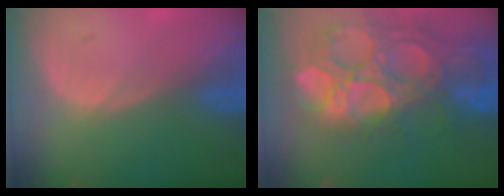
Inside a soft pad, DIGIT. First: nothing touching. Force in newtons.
{"total": 15.4, "press": 12.8, "slide": 8.7}